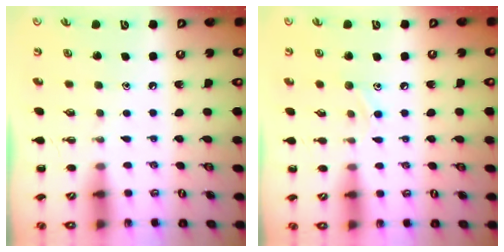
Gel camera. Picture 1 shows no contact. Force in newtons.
{"total": 7.6, "press": 7.4, "slide": 1.8}